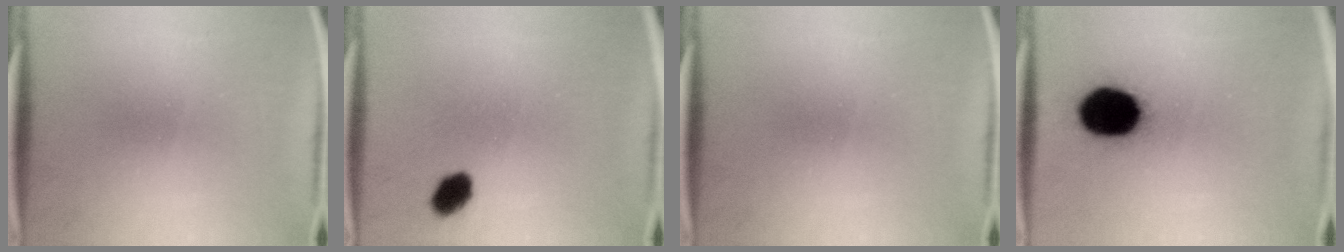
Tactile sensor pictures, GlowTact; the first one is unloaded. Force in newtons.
{"total": 4.5}
{"total": 0.0}
{"total": 16.2}